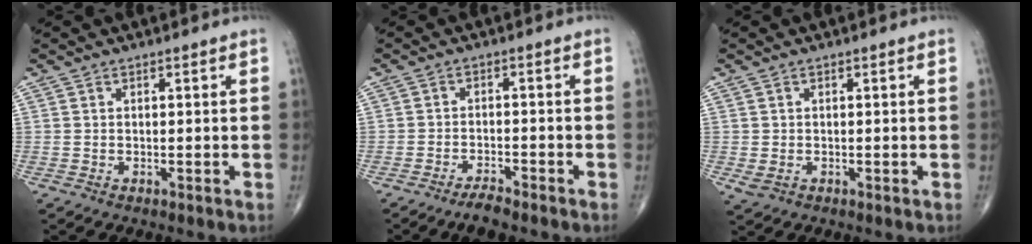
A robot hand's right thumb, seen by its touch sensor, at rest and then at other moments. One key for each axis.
{"total": 3.5, "fx": -3.0, "fy": 0.7, "fz": 1.6, "tx": -0.038, "ty": 0.010, "tz": -0.056}
{"total": 1.9, "fx": -0.2, "fy": 1.5, "fz": 1.1, "tx": -0.024, "ty": -0.005, "tz": 0.003}